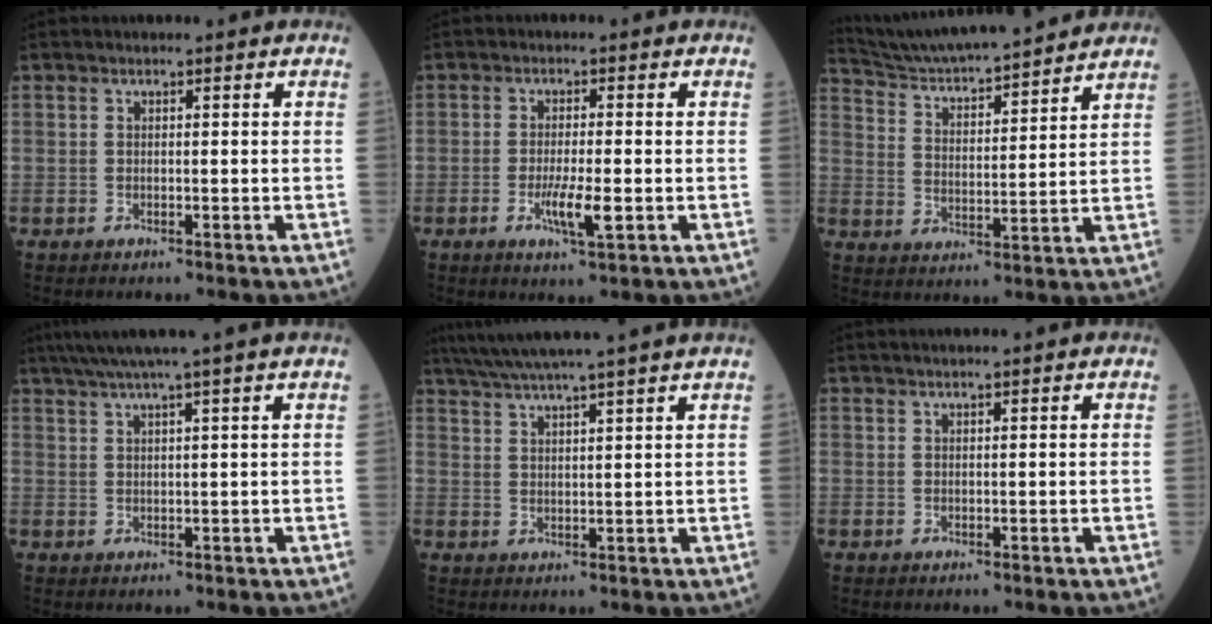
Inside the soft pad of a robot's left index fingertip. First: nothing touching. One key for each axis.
{"total": 4.7, "fx": -1.5, "fy": 0.5, "fz": 4.4, "tx": -0.087, "ty": -0.007, "tz": -0.024}
{"total": 16.3, "fx": 15.2, "fy": 1.1, "fz": 5.8, "tx": -0.108, "ty": 0.010, "tz": 0.242}
{"total": 7.2, "fx": 5.6, "fy": -2.0, "fz": 3.9, "tx": -0.058, "ty": 0.017, "tz": 0.081}
{"total": 12.0, "fx": 10.3, "fy": -1.7, "fz": 5.8, "tx": -0.101, "ty": 0.008, "tz": 0.147}
{"total": 3.2, "fx": 2.8, "fy": -0.3, "fz": 1.5, "tx": -0.013, "ty": 0.022, "tz": 0.041}